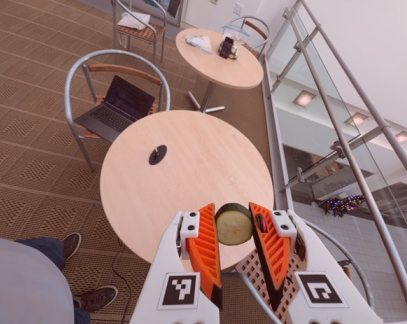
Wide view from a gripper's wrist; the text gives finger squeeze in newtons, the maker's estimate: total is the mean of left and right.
{"total": 7.5, "left": 7.1, "right": 8.0}